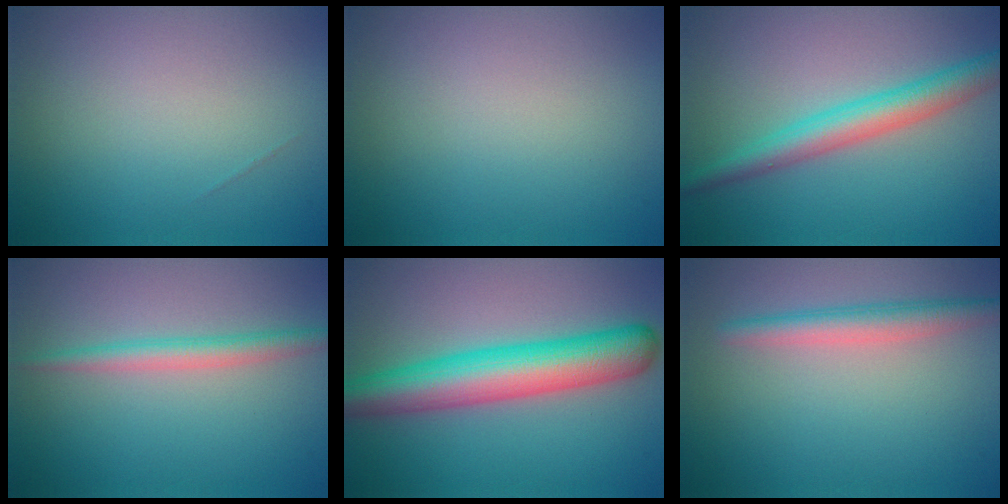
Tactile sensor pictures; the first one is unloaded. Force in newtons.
{"total": 0.0}
{"total": 4.2, "press": 4.2, "slide": 0.1}
{"total": 2.3, "press": 2.3, "slide": 0.1}
{"total": 8.0, "press": 8.0, "slide": 0.2}
{"total": 2.7, "press": 2.7, "slide": 0.2}